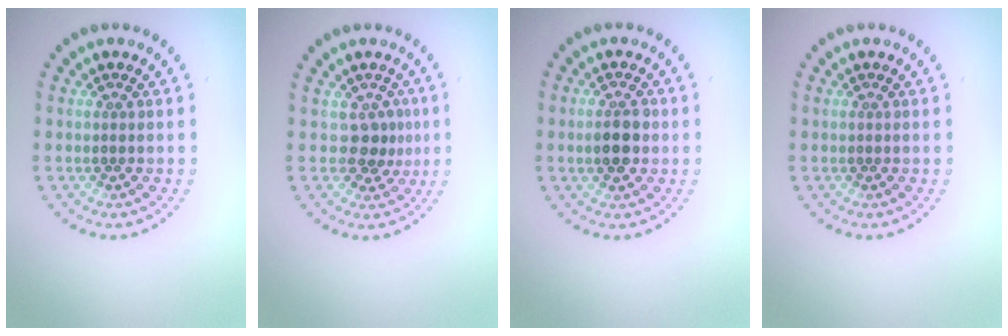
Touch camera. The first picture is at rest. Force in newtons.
{"total": 2.2, "press": 1.5, "slide": 1.6}
{"total": 2.9, "press": 2.9, "slide": 0.1}
{"total": 0.0}